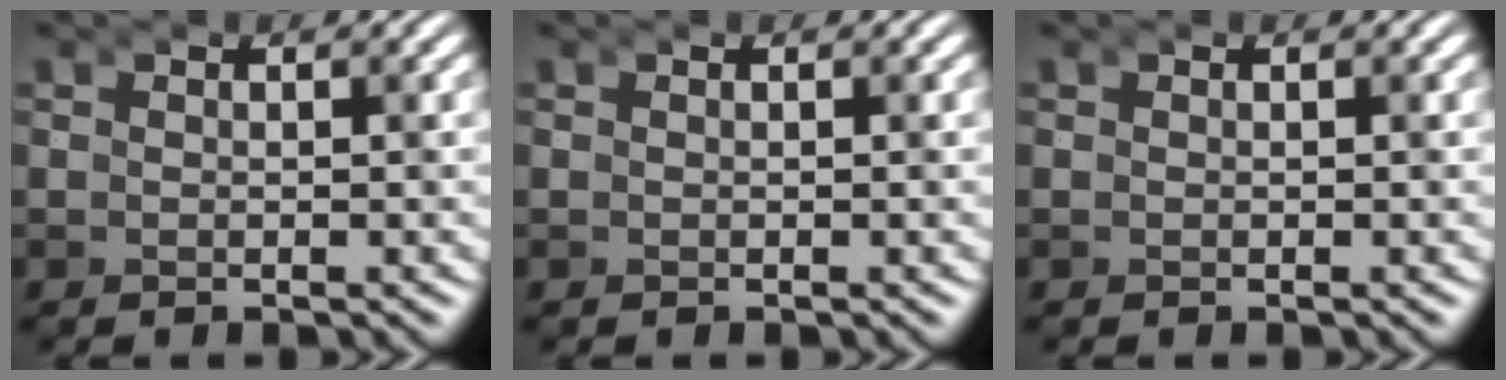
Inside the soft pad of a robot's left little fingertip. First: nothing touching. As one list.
[{"total": 0.0}, {"total": 0.0}]